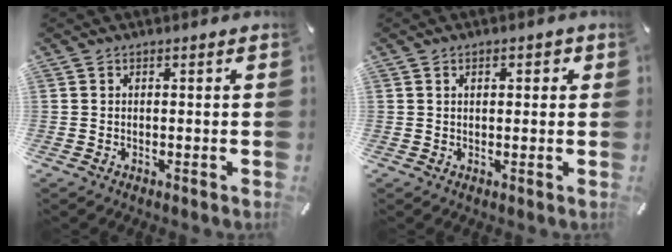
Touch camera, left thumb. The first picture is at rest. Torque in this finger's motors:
{"motor_torque": [-0.26, -0.24, 0.04, 0.10, 0.00]}